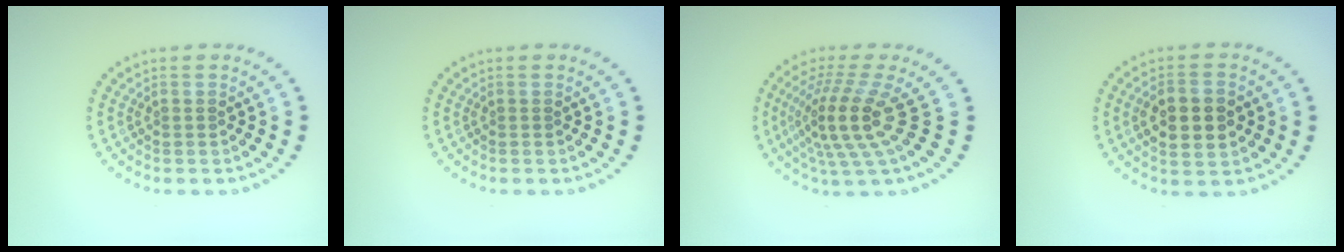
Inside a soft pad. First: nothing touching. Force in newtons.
{"total": 0.0}
{"total": 5.0, "press": 3.5, "slide": 3.6}
{"total": 4.9, "press": 4.9, "slide": 0.2}